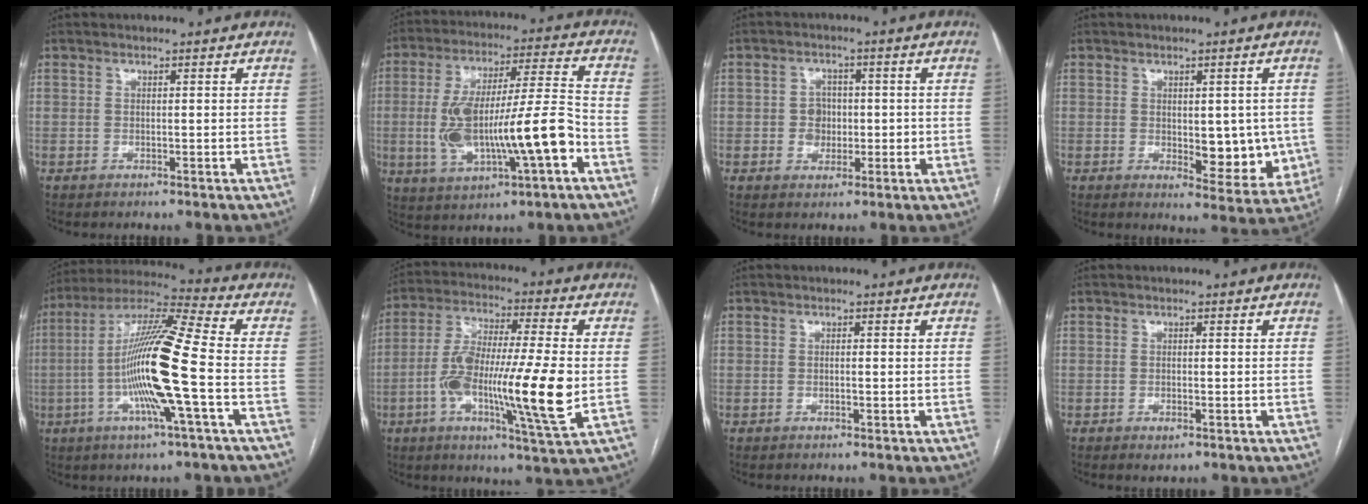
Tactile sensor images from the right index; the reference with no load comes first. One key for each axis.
{"total": 17.3, "fx": -4.2, "fy": 2.9, "fz": 16.5, "tx": -0.310, "ty": 0.013, "tz": -0.059}
{"total": 3.9, "fx": -0.3, "fy": 3.4, "fz": 1.7, "tx": -0.018, "ty": 0.013, "tz": 0.000}
{"total": 8.8, "fx": -0.5, "fy": 4.3, "fz": 7.7, "tx": -0.079, "ty": -0.007, "tz": 0.004}
{"total": 16.6, "fx": -3.2, "fy": -0.4, "fz": 16.3, "tx": -0.313, "ty": -0.003, "tz": -0.073}
{"total": 17.7, "fx": -2.9, "fy": 1.5, "fz": 17.4, "tx": -0.317, "ty": -0.007, "tz": -0.054}
{"total": 0.6, "fx": -0.1, "fy": 0.2, "fz": 0.6, "tx": -0.010, "ty": -0.001, "tz": -0.001}
{"total": 1.3, "fx": -0.7, "fy": 0.5, "fz": 0.9, "tx": -0.014, "ty": -0.002, "tz": -0.006}